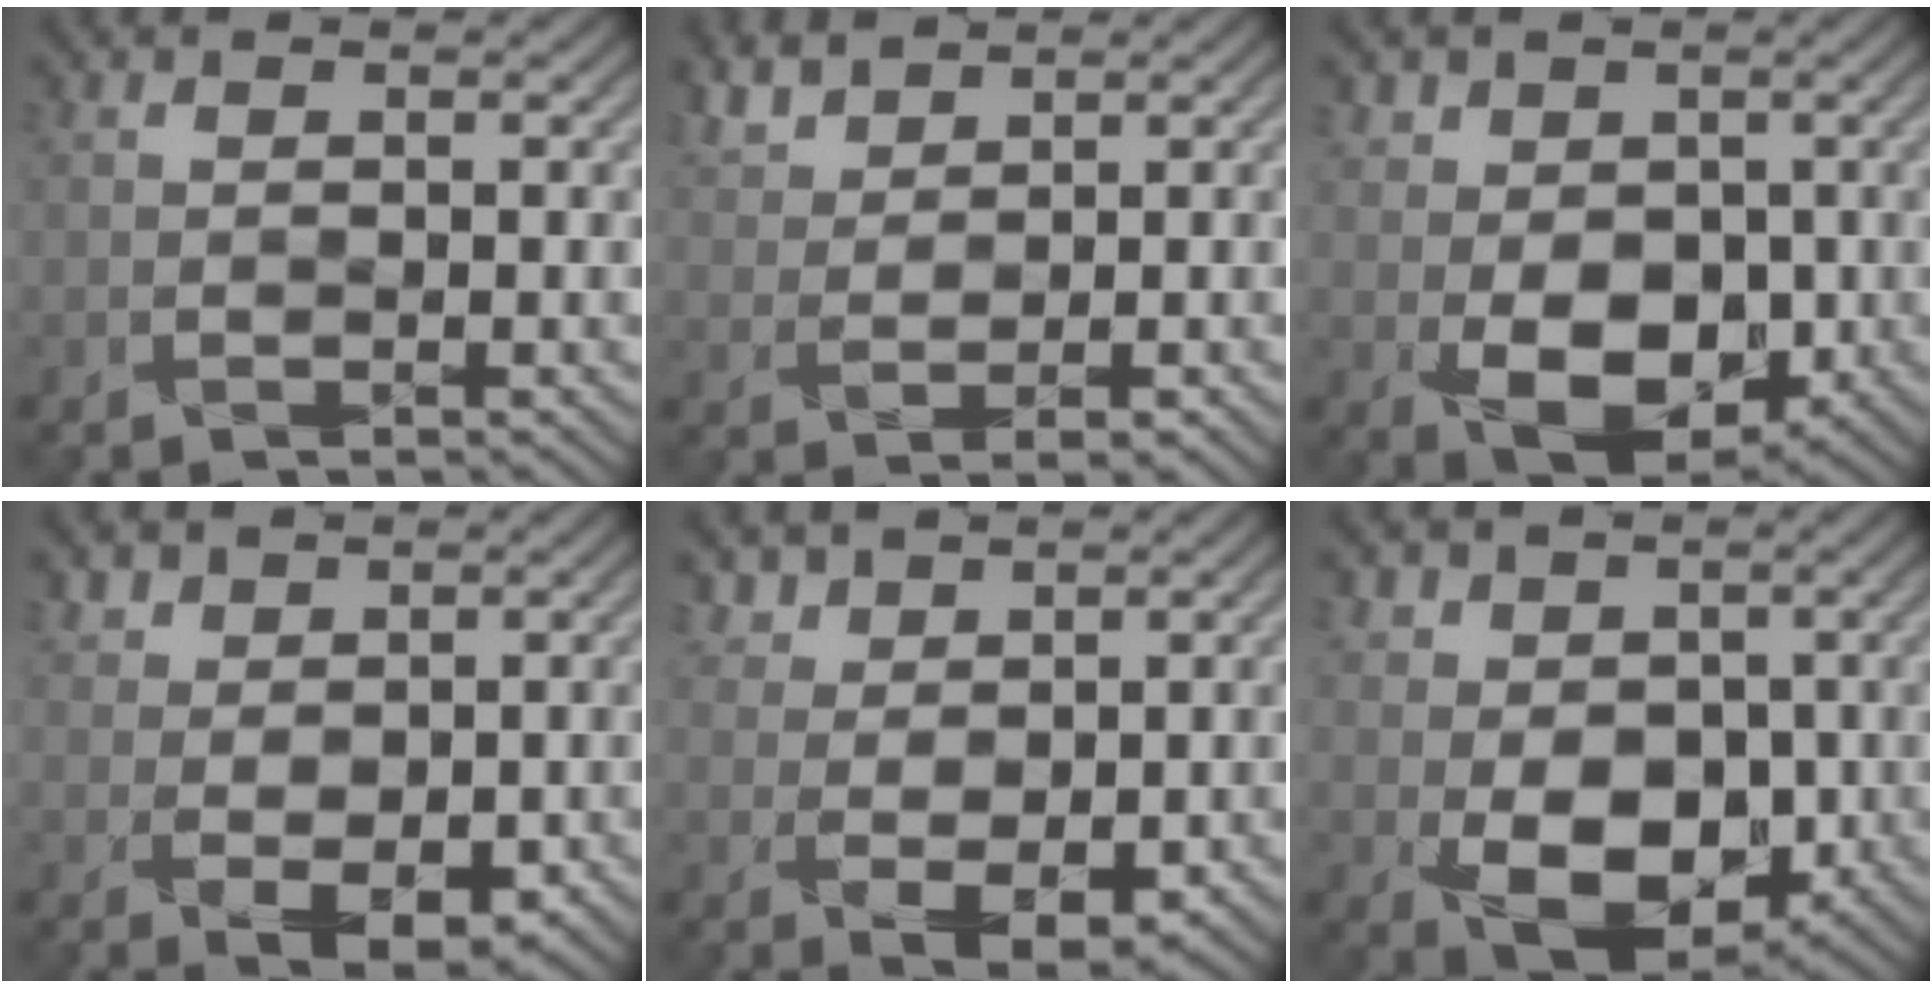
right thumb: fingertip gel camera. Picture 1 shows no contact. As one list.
[{"total": 3.8, "force": [3.0, 1.5, 1.7], "torque": [-0.050, 0.009, 0.068]}, {"total": 6.9, "force": [0.2, 5.6, 4.0], "torque": [-0.087, -0.012, 0.006]}, {"total": 4.0, "force": [1.3, 2.9, 2.4], "torque": [-0.052, -0.007, 0.031]}, {"total": 4.4, "force": [2.4, 2.8, 2.3], "torque": [-0.052, -0.006, 0.056]}, {"total": 8.1, "force": [0.1, 6.5, 4.9], "torque": [-0.101, -0.014, 0.004]}]